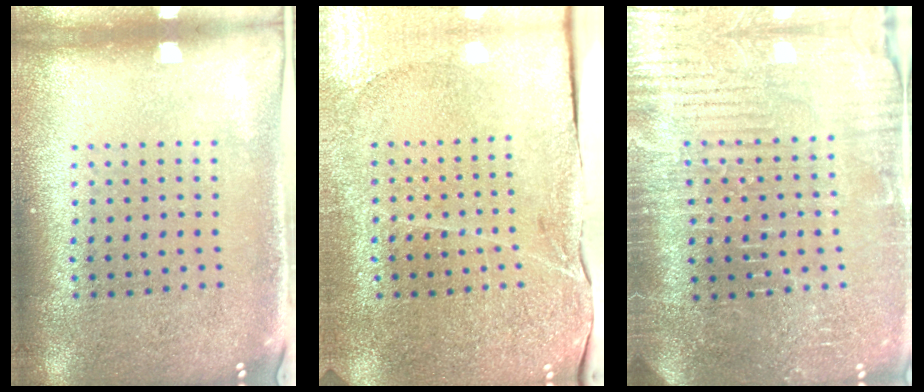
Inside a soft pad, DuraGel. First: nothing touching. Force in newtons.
{"total": 3.4, "press": 3.4, "slide": 0.3}
{"total": 4.5, "press": 4.3, "slide": 1.2}